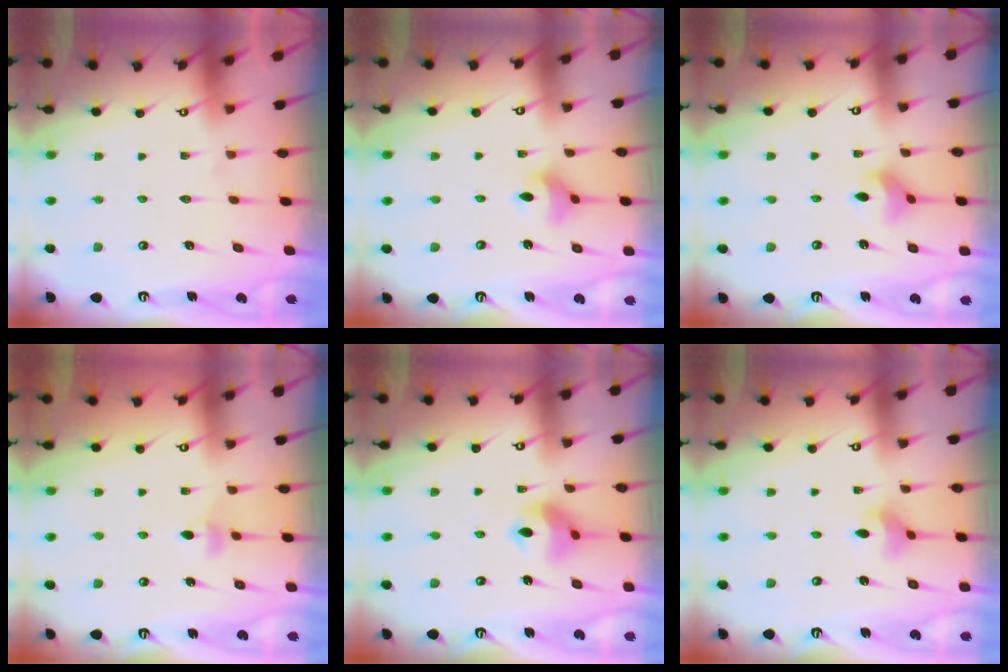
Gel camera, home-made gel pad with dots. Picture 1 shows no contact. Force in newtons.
{"total": 6.1, "press": 5.8, "slide": 1.7}
{"total": 5.9, "press": 5.8, "slide": 0.7}
{"total": 3.2, "press": 3.2, "slide": 0.6}
{"total": 9.7, "press": 9.7, "slide": 1.3}
{"total": 4.2, "press": 4.1, "slide": 0.6}